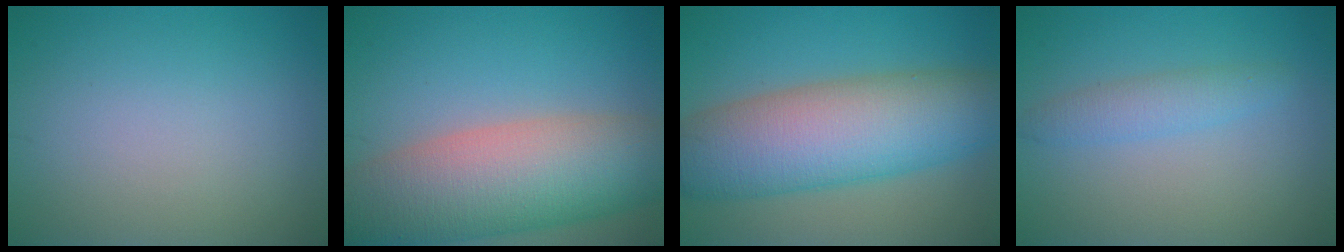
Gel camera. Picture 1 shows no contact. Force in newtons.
{"total": 11.8, "press": 11.8, "slide": 0.6}
{"total": 11.1, "press": 11.1, "slide": 0.6}
{"total": 2.2, "press": 2.2, "slide": 0.1}